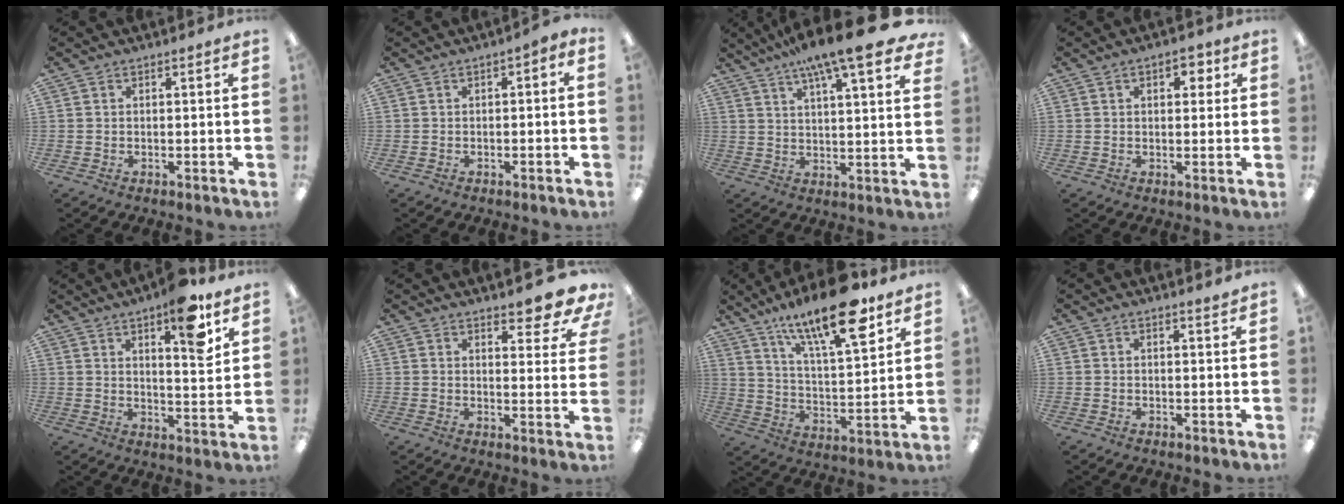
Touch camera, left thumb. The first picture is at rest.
{"total": 1.5, "force": [-1.1, 0.7, 0.8], "torque": [-0.014, 0.006, -0.022]}
{"total": 15.4, "force": [10.8, 3.0, 10.6], "torque": [-0.180, -0.052, 0.174]}
{"total": 4.2, "force": [1.8, 2.3, 2.9], "torque": [-0.029, -0.003, 0.022]}
{"total": 11.3, "force": [7.4, 3.3, 7.9], "torque": [-0.096, -0.044, 0.117]}
{"total": 7.6, "force": [6.5, 2.2, 3.4], "torque": [-0.027, -0.051, 0.108]}
{"total": 19.7, "force": [13.6, 5.9, 12.9], "torque": [-0.203, -0.076, 0.219]}
{"total": 0.9, "force": [0.9, 0.0, 0.3], "torque": [0.000, -0.004, 0.014]}